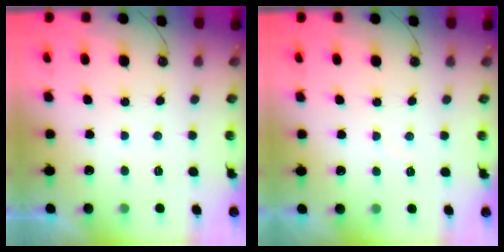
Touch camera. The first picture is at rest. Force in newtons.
{"total": 2.9, "press": 2.9, "slide": 0.5}